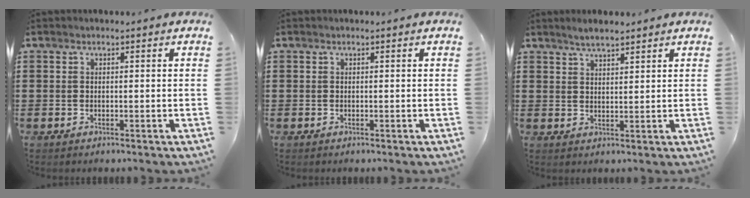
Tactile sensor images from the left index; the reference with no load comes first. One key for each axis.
{"total": 0.0}
{"total": 2.6, "fx": 2.4, "fy": 0.4, "fz": 1.0, "tx": -0.023, "ty": 0.003, "tz": 0.045}